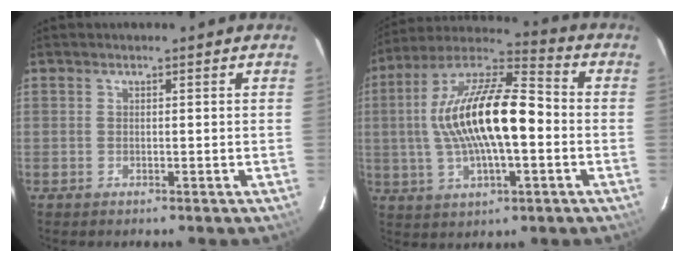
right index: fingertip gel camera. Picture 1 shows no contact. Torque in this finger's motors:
{"motor_torque": [1.82, 0.32, 1.05, 0.21]}